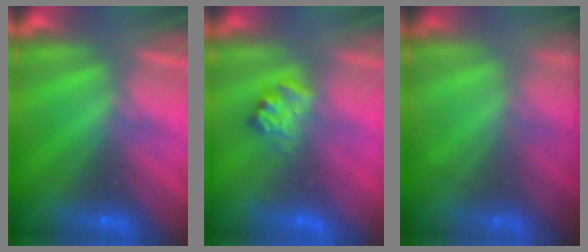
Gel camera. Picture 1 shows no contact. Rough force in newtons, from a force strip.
{"total": 2.4}
{"total": 5.9}